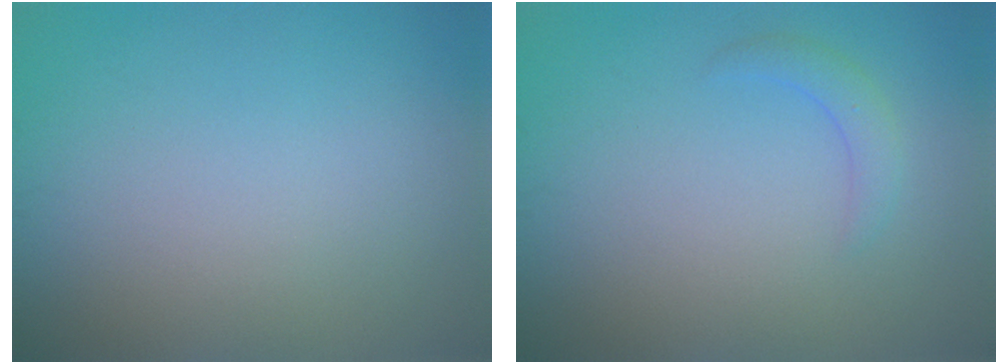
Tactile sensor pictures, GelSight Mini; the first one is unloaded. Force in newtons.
{"total": 1.6, "press": 1.6, "slide": 0.0}